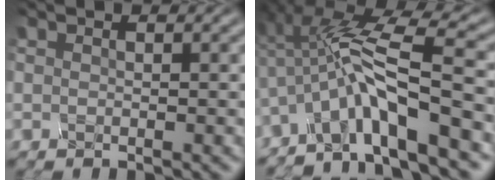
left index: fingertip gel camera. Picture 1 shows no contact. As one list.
[{"total": 8.1, "force": [-4.1, 1.0, 6.9], "torque": [-0.133, 0.026, -0.058]}]